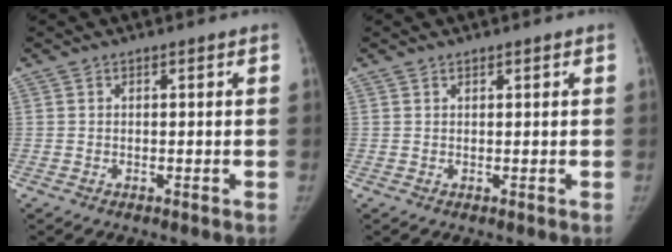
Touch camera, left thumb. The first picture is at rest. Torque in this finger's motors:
{"motor_torque": [-0.17, -0.04, -0.33, 0.36, -0.02]}